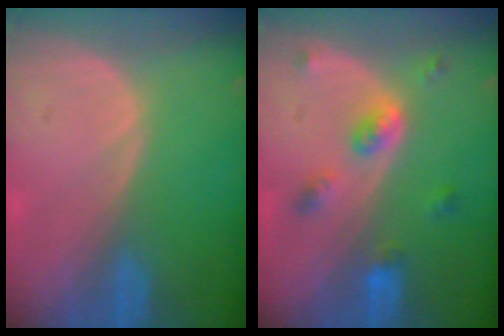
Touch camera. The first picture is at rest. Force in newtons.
{"total": 5.3, "press": 4.7, "slide": 2.5}